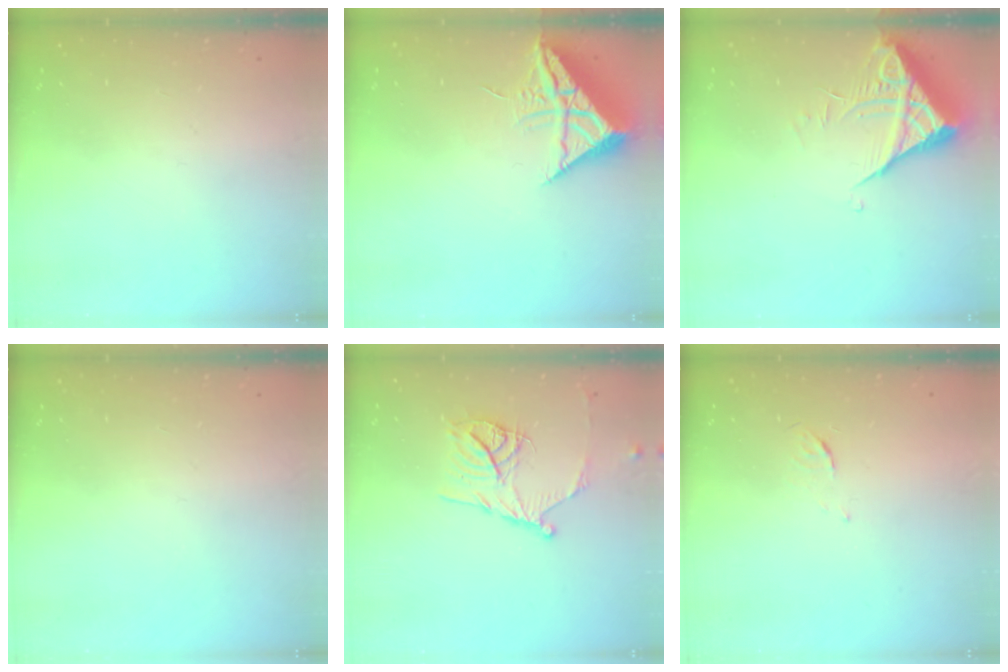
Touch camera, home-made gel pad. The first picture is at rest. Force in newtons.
{"total": 10.4, "press": 10.3, "slide": 1.1}
{"total": 6.0, "press": 6.0, "slide": 0.2}
{"total": 0.0}
{"total": 13.1, "press": 13.1, "slide": 1.0}
{"total": 3.7, "press": 3.6, "slide": 0.5}